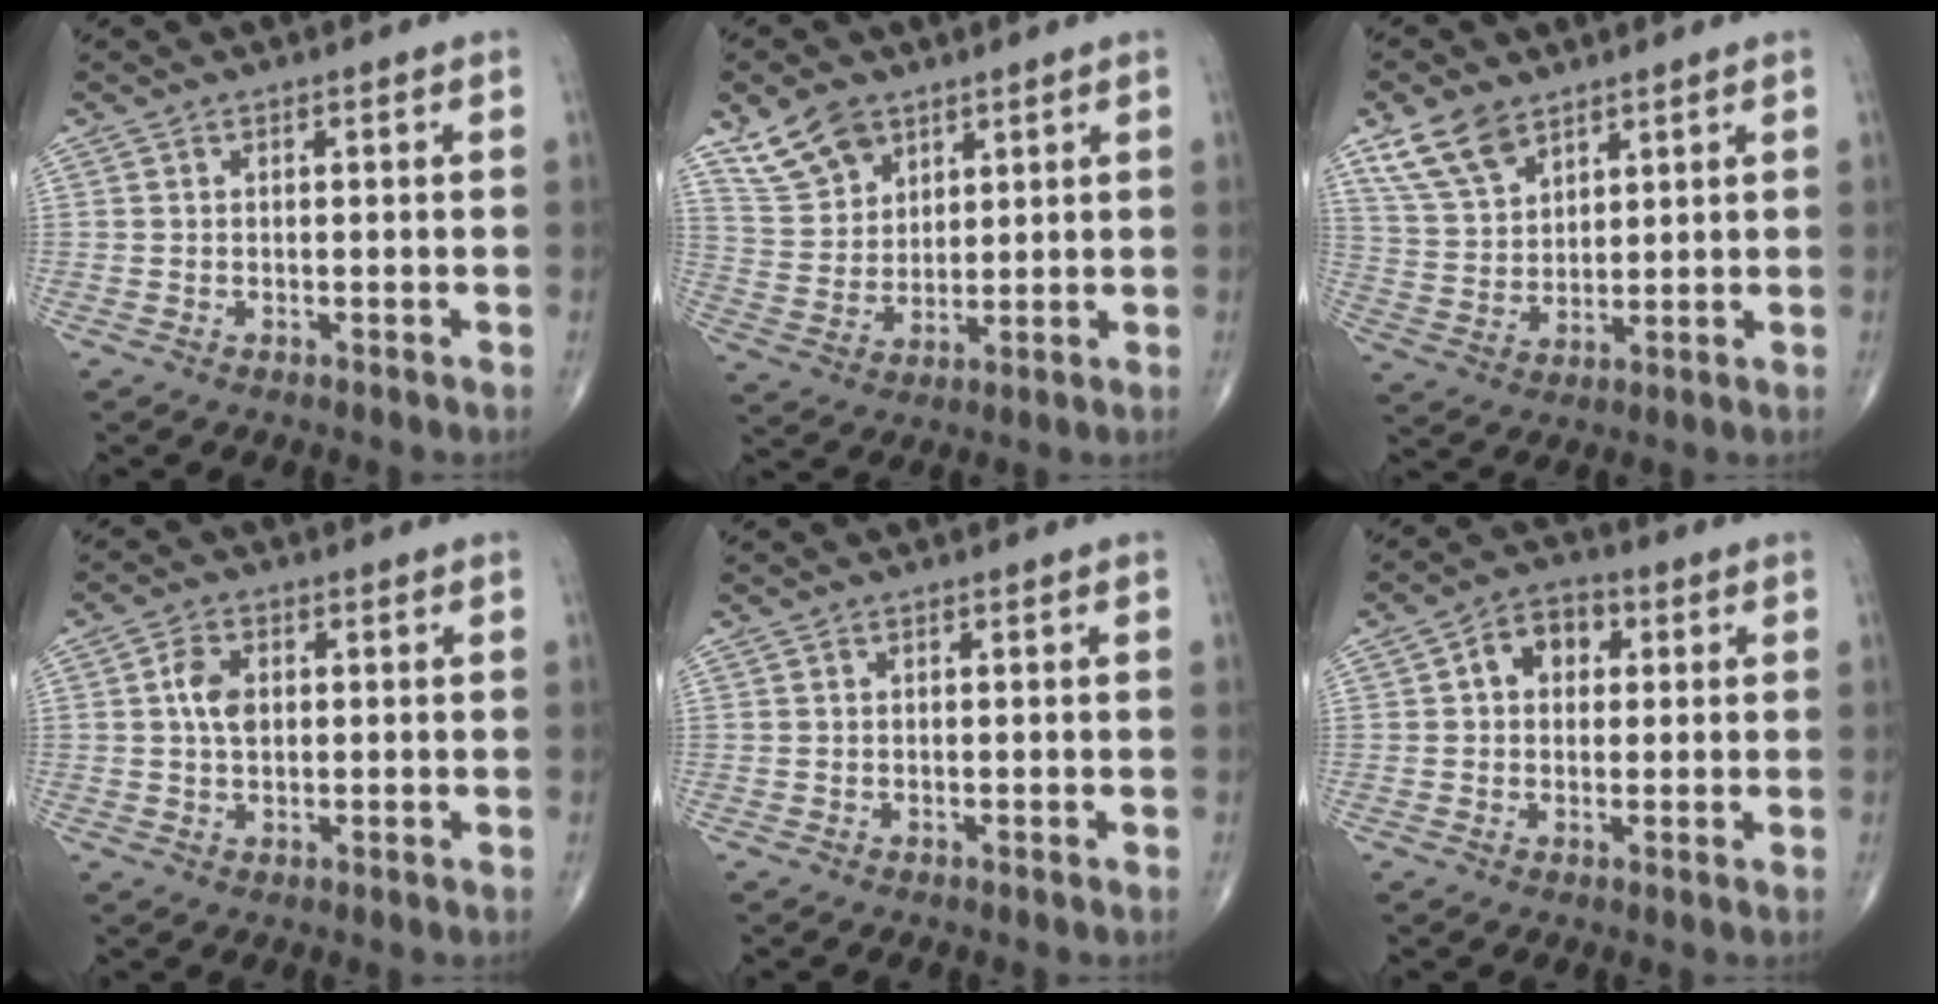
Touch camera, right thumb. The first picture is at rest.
{"total": 9.3, "force": [6.2, 5.8, 3.8], "torque": [-0.055, -0.024, 0.128]}
{"total": 9.5, "force": [6.3, 5.3, 4.8], "torque": [-0.080, -0.023, 0.131]}
{"total": 4.6, "force": [0.7, 3.0, 3.4], "torque": [-0.062, 0.002, 0.008]}
{"total": 0.0}
{"total": 6.8, "force": [1.5, 5.1, 4.2], "torque": [-0.041, 0.012, 0.016]}